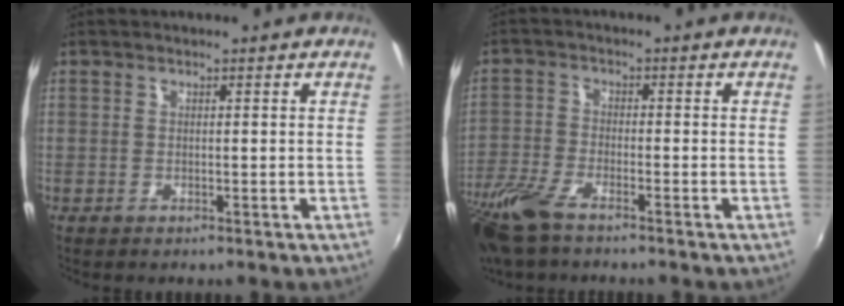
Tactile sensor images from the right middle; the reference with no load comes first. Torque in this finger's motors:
{"motor_torque": [1.10, -1.03, 0.57, 0.18]}